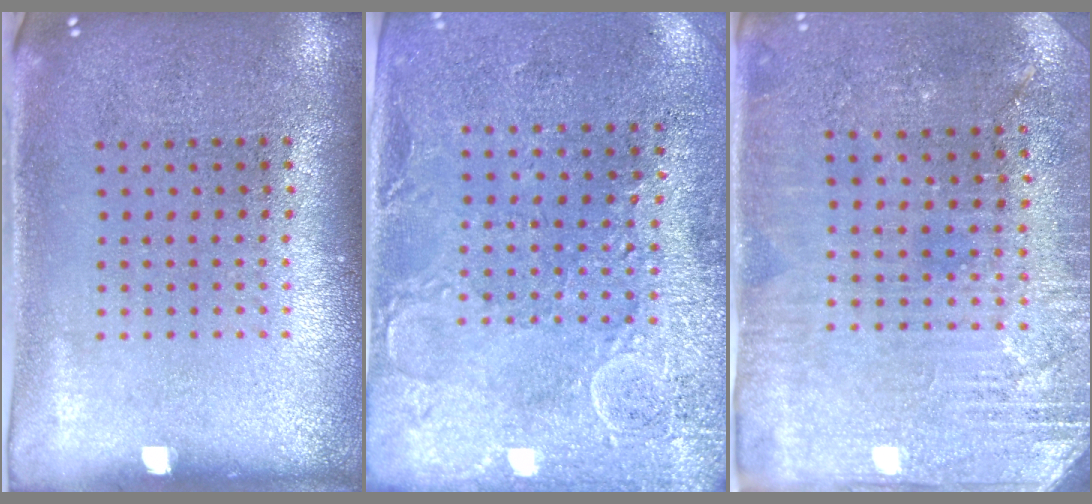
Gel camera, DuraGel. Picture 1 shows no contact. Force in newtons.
{"total": 2.8, "press": 2.5, "slide": 1.2}
{"total": 2.9, "press": 2.8, "slide": 0.6}